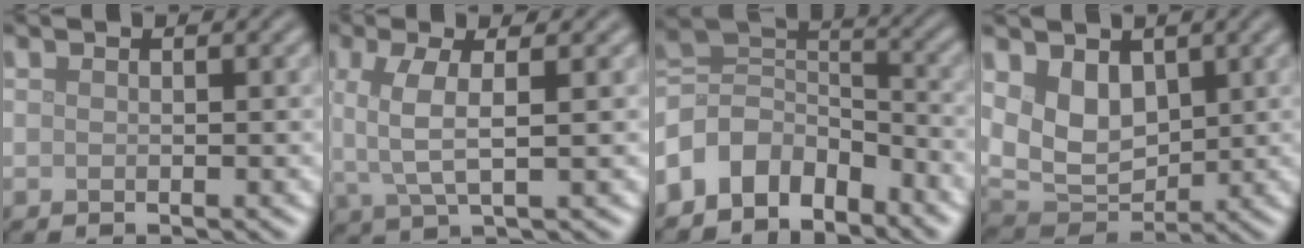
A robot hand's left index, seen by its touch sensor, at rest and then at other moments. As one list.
[{"total": 3.7, "force": [0.7, 1.1, 3.5], "torque": [-0.077, 0.002, 0.014]}, {"total": 6.7, "force": [-4.0, 4.4, 3.2], "torque": [-0.044, 0.007, -0.088]}, {"total": 5.2, "force": [1.6, 3.7, 3.3], "torque": [-0.068, -0.016, 0.035]}]